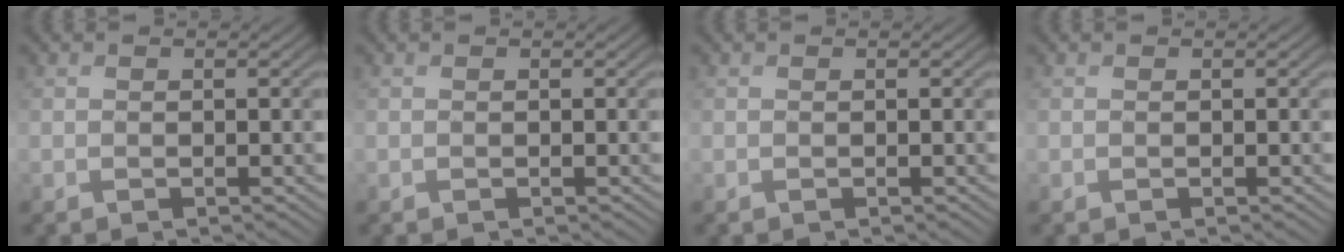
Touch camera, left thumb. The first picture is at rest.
{"total": 0.0}
{"total": 0.0}
{"total": 0.0}